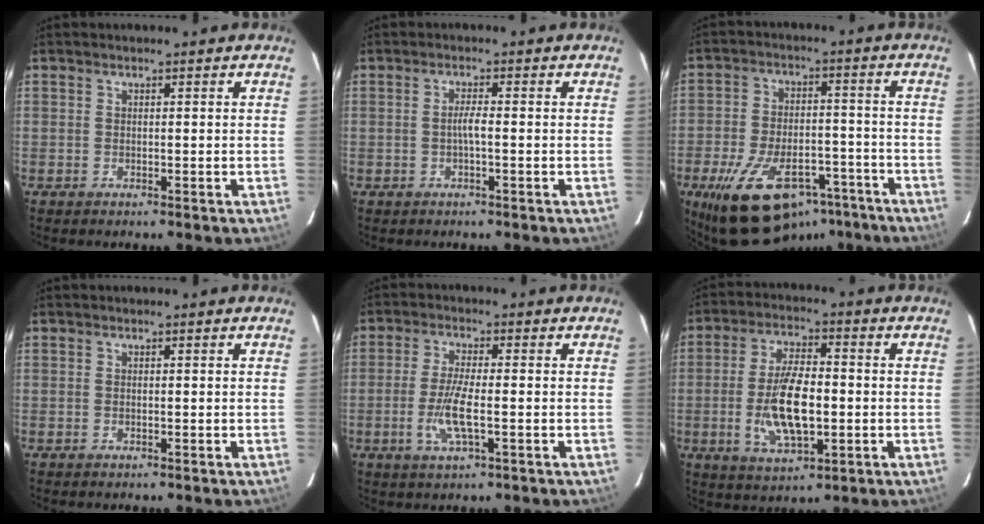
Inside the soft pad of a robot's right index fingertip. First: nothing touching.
{"total": 1.3, "force": [-0.2, -0.7, 1.1], "torque": [-0.020, -0.001, -0.004]}
{"total": 19.4, "force": [-12.6, 9.7, 11.1], "torque": [-0.214, -0.005, -0.178]}
{"total": 0.0}
{"total": 6.8, "force": [-1.7, 1.2, 6.5], "torque": [-0.133, -0.007, -0.036]}
{"total": 12.2, "force": [-2.0, 4.9, 11.0], "torque": [-0.216, -0.004, -0.031]}